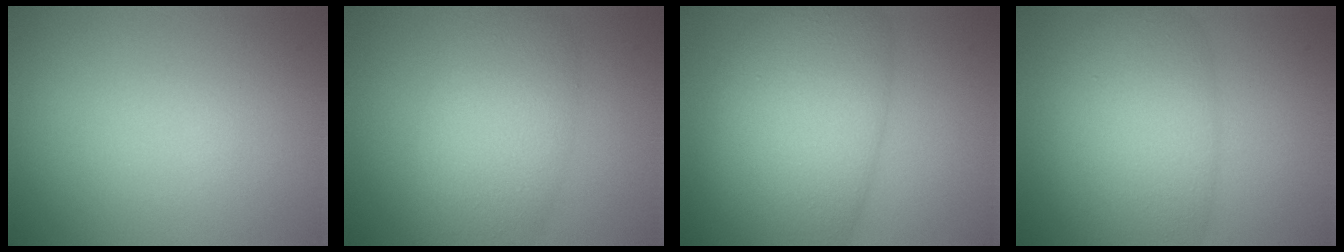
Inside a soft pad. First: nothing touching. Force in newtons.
{"total": 6.2, "press": 6.2, "slide": 0.1}
{"total": 11.3, "press": 11.3, "slide": 0.5}
{"total": 8.2, "press": 8.1, "slide": 0.4}